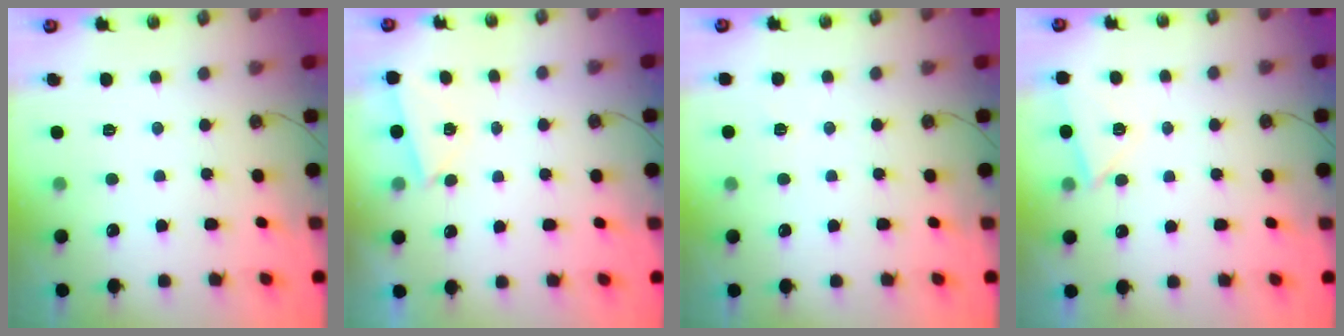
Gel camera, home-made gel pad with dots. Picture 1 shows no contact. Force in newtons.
{"total": 2.5, "press": 2.1, "slide": 1.5}
{"total": 2.7, "press": 2.7, "slide": 0.5}
{"total": 6.6, "press": 6.2, "slide": 2.4}